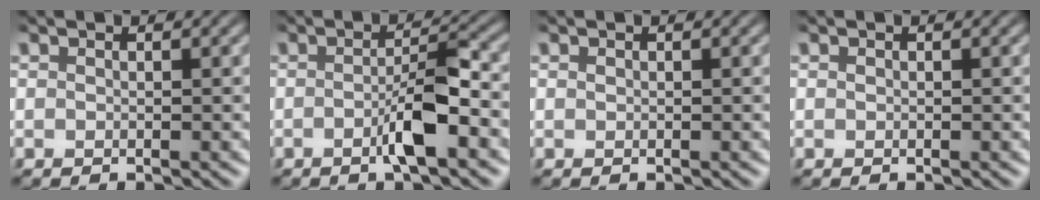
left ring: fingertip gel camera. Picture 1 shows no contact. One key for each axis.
{"total": 3.8, "fx": -1.3, "fy": 0.6, "fz": 3.5, "tx": -0.060, "ty": 0.008, "tz": -0.028}
{"total": 0.0}
{"total": 0.0}